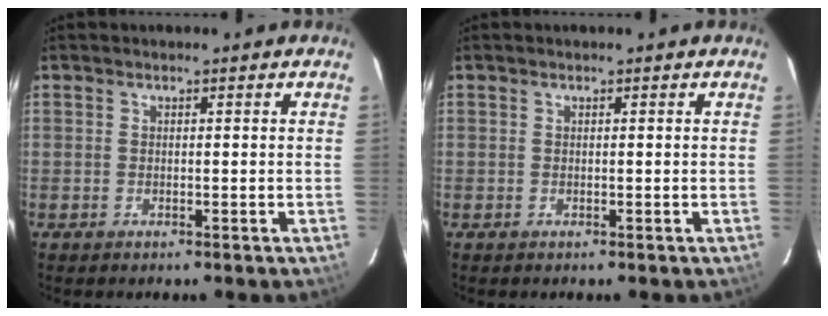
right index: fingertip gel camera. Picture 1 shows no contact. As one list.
[{"total": 0.0}]